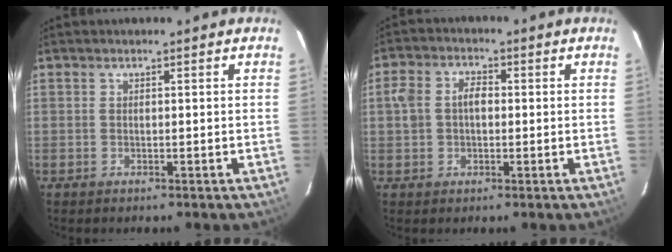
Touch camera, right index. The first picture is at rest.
{"total": 5.2, "force": [0.1, 3.7, 3.6], "torque": [-0.071, 0.016, 0.000]}